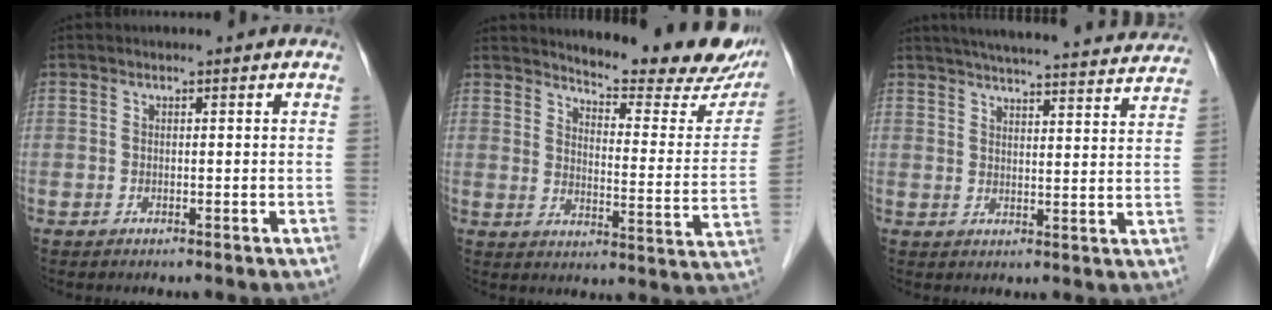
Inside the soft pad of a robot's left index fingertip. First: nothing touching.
{"total": 19.0, "force": [17.2, 2.8, 7.5], "torque": [-0.092, -0.076, 0.203]}
{"total": 25.6, "force": [23.8, 2.4, 9.3], "torque": [-0.144, -0.016, 0.294]}